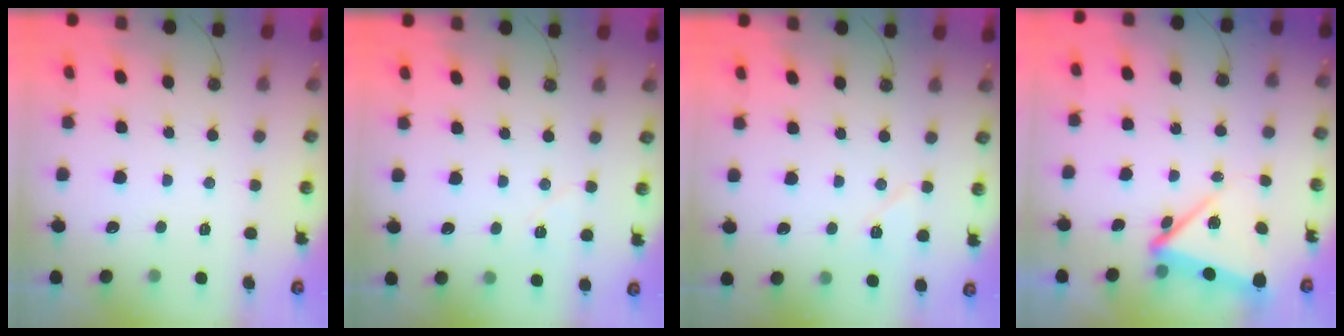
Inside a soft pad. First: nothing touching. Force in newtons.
{"total": 5.7, "press": 5.1, "slide": 2.4}
{"total": 7.0, "press": 6.9, "slide": 1.2}
{"total": 7.5, "press": 7.2, "slide": 1.9}